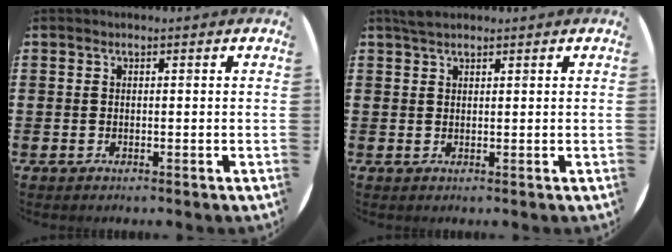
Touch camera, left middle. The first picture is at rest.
{"total": 1.7, "force": [1.5, 0.5, 0.6], "torque": [-0.015, 0.004, 0.028]}